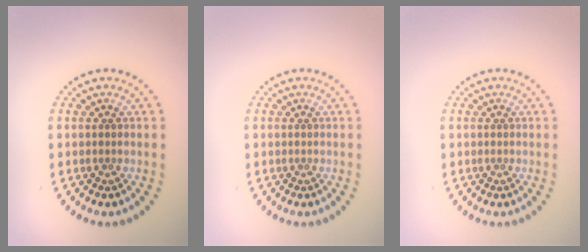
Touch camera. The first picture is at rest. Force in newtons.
{"total": 0.0}
{"total": 0.0}